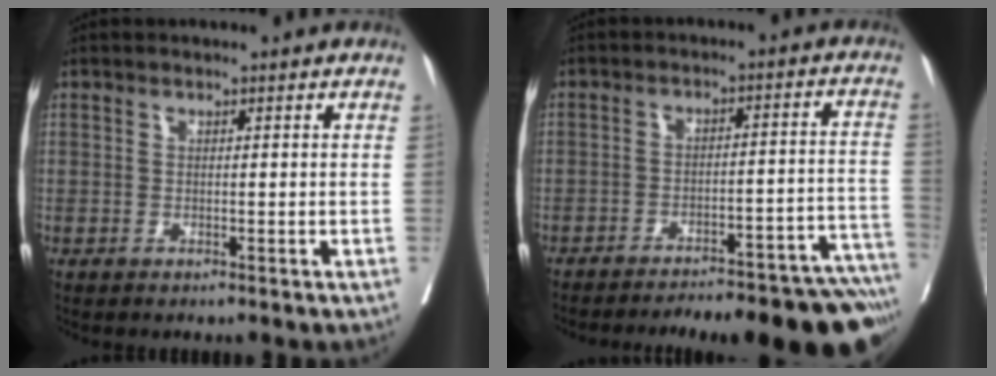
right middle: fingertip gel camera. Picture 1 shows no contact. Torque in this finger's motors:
{"motor_torque": [1.07, -1.07, 0.39, 0.12]}